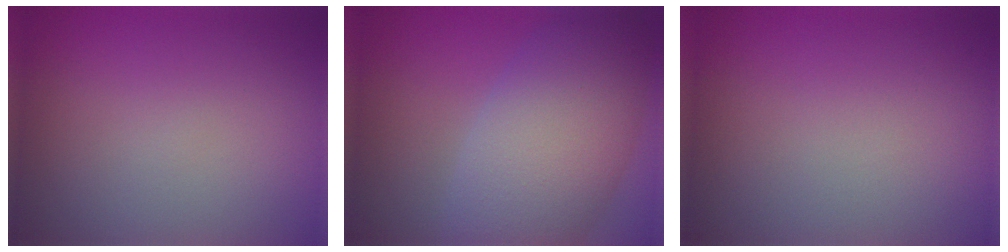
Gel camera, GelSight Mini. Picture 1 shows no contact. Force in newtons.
{"total": 10.1, "press": 10.1, "slide": 0.7}
{"total": 0.0}